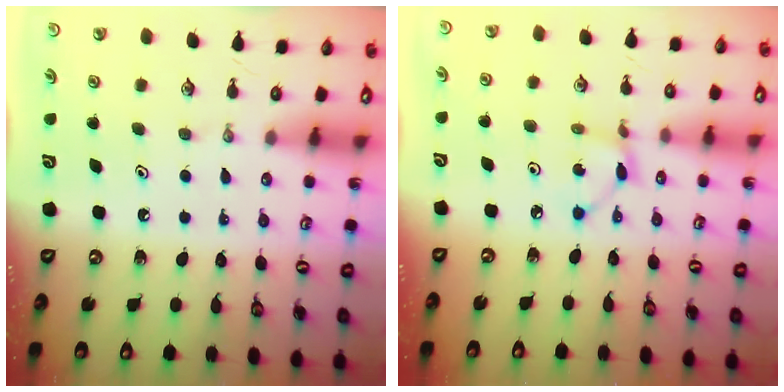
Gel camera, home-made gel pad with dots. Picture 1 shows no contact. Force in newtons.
{"total": 2.8, "press": 2.8, "slide": 0.1}